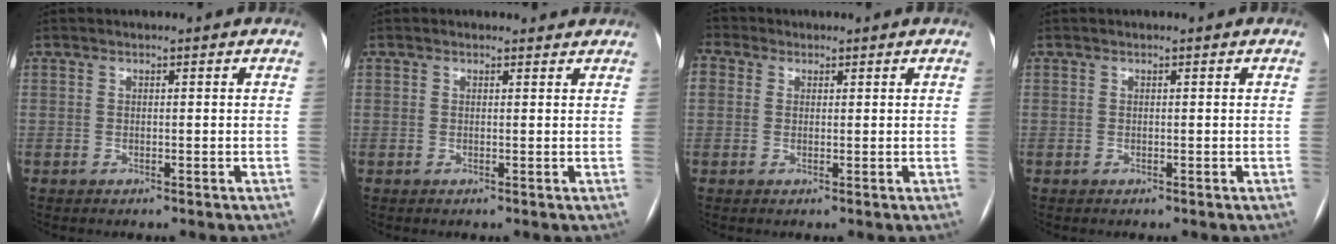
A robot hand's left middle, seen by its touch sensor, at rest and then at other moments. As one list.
[{"total": 1.8, "force": [1.7, 0.6, 0.0], "torque": [-0.004, 0.007, 0.014]}, {"total": 4.9, "force": [2.0, 4.0, 1.8], "torque": [-0.056, 0.029, 0.041]}, {"total": 0.0}]